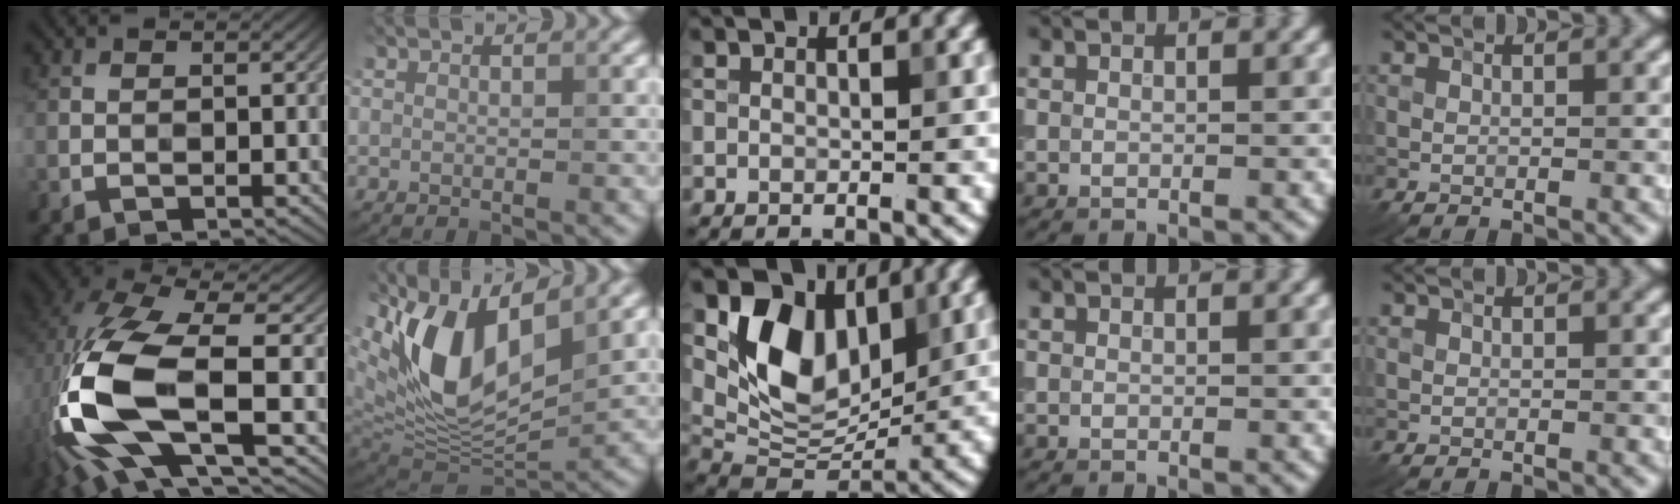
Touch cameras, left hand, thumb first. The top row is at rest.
{"thumb": {"total": 17.2, "force": [-3.3, 7.9, 14.9], "torque": [-0.362, -0.021, -0.054]}, "index": {"total": 12.7, "force": [4.8, 5.8, 10.2], "torque": [-0.196, 0.001, 0.085]}, "middle": {"total": 9.0, "force": [3.1, 6.1, 5.8], "torque": [-0.104, -0.009, 0.054]}}